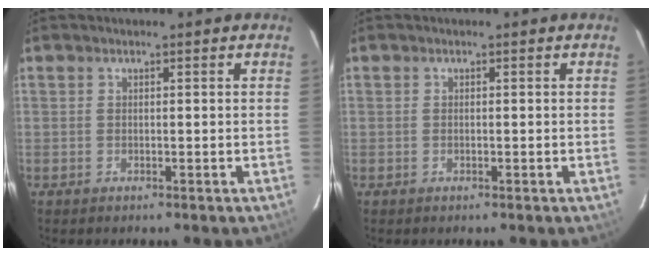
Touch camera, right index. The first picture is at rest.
{"total": 0.0}